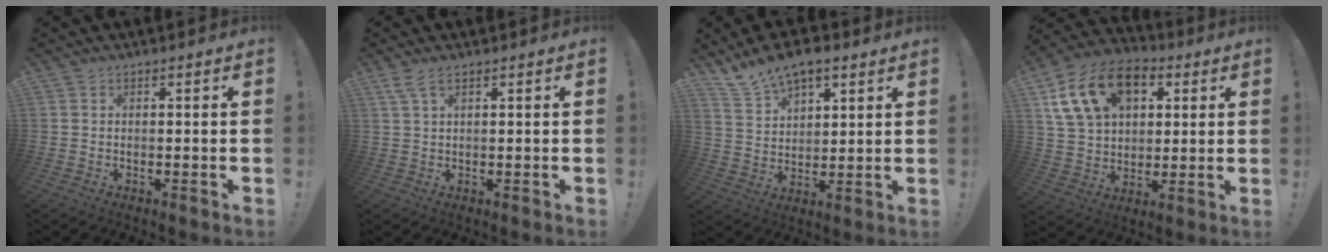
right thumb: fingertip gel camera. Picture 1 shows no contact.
{"total": 3.4, "force": [2.1, 0.9, 2.5], "torque": [-0.046, -0.006, 0.038]}
{"total": 9.8, "force": [7.9, 4.7, 3.4], "torque": [-0.064, -0.053, 0.151]}
{"total": 19.0, "force": [8.2, 13.0, 11.2], "torque": [-0.188, -0.023, 0.154]}